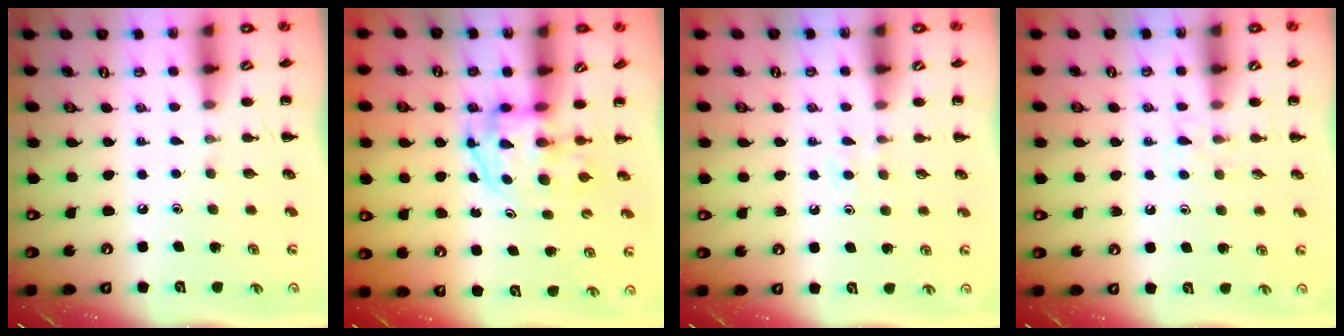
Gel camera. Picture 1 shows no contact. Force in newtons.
{"total": 3.3, "press": 3.3, "slide": 0.5}
{"total": 2.6, "press": 2.5, "slide": 0.9}
{"total": 4.3, "press": 4.0, "slide": 1.6}